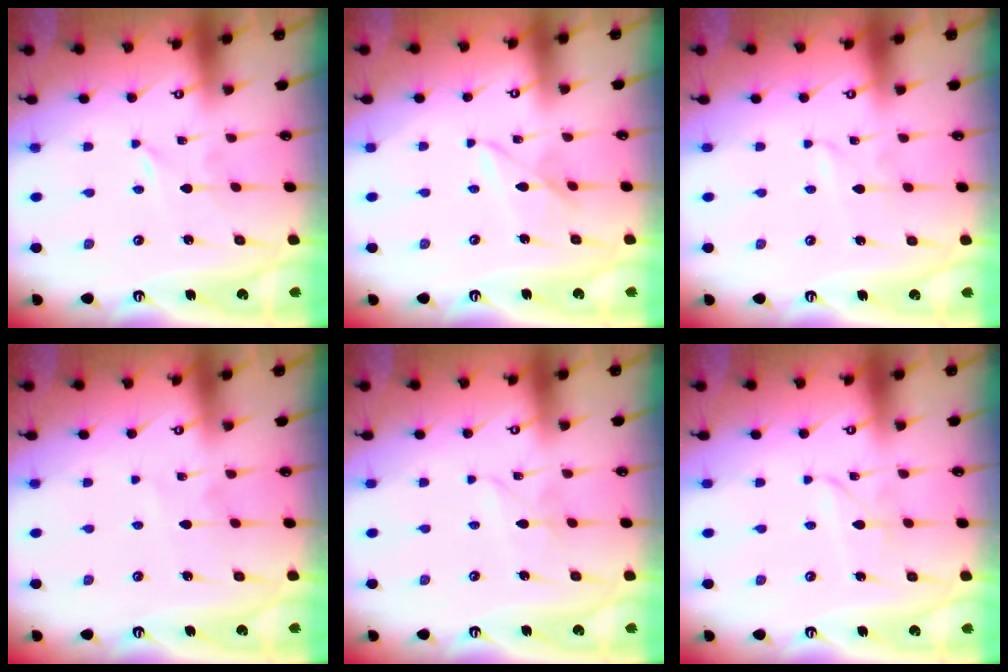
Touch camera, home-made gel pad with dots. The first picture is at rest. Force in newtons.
{"total": 4.5, "press": 4.5, "slide": 0.3}
{"total": 1.6, "press": 1.5, "slide": 0.1}
{"total": 4.1, "press": 4.1, "slide": 0.4}
{"total": 2.6, "press": 2.6, "slide": 0.2}
{"total": 2.1, "press": 2.1, "slide": 0.3}